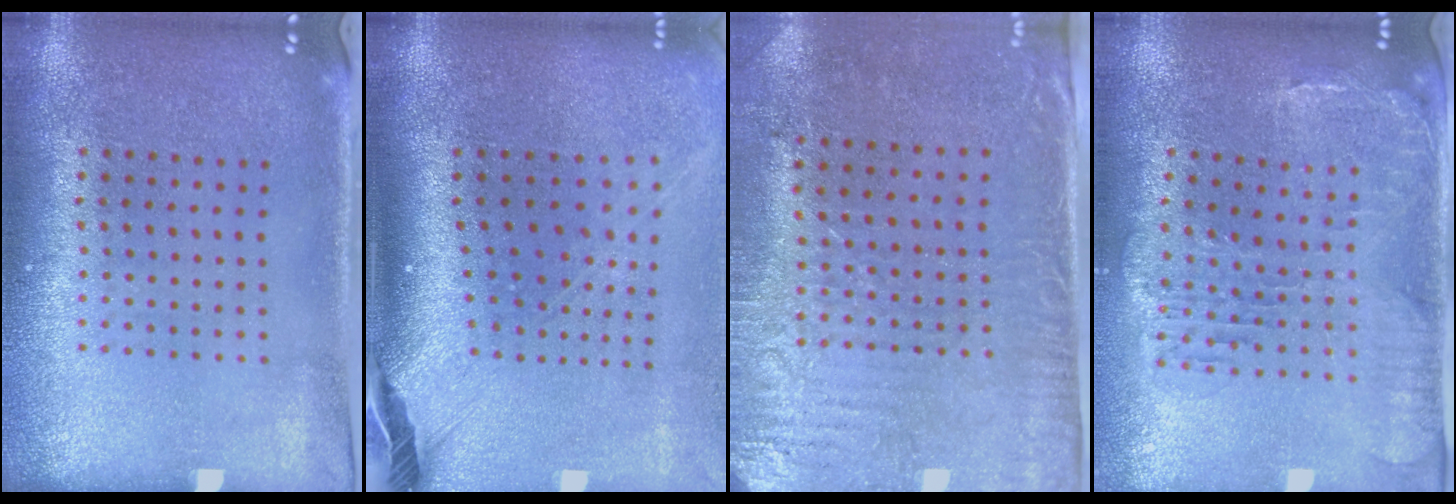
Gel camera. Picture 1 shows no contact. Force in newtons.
{"total": 2.7, "press": 2.0, "slide": 1.9}
{"total": 3.1, "press": 2.6, "slide": 1.7}
{"total": 1.4, "press": 1.4, "slide": 0.4}